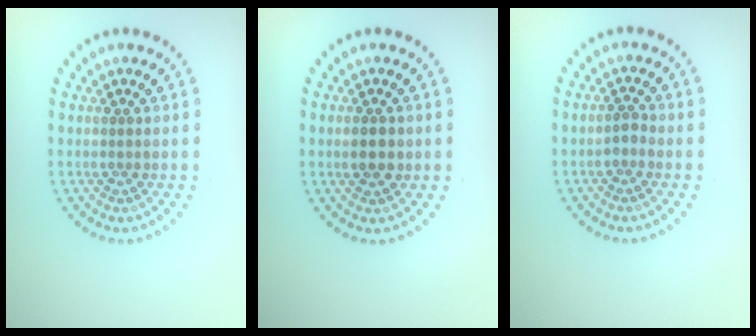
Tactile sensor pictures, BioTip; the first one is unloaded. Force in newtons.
{"total": 2.3, "press": 2.3, "slide": 0.2}
{"total": 1.0, "press": 1.0, "slide": 0.4}